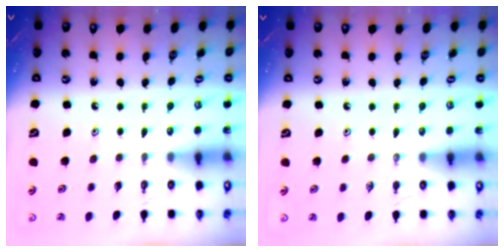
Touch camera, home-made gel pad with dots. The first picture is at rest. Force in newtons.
{"total": 0.0}